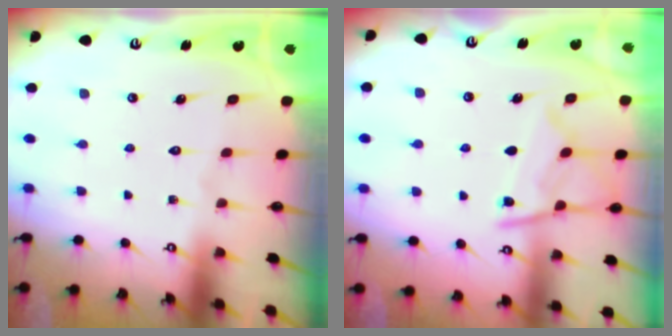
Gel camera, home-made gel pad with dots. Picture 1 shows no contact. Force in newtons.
{"total": 11.1, "press": 11.0, "slide": 1.1}